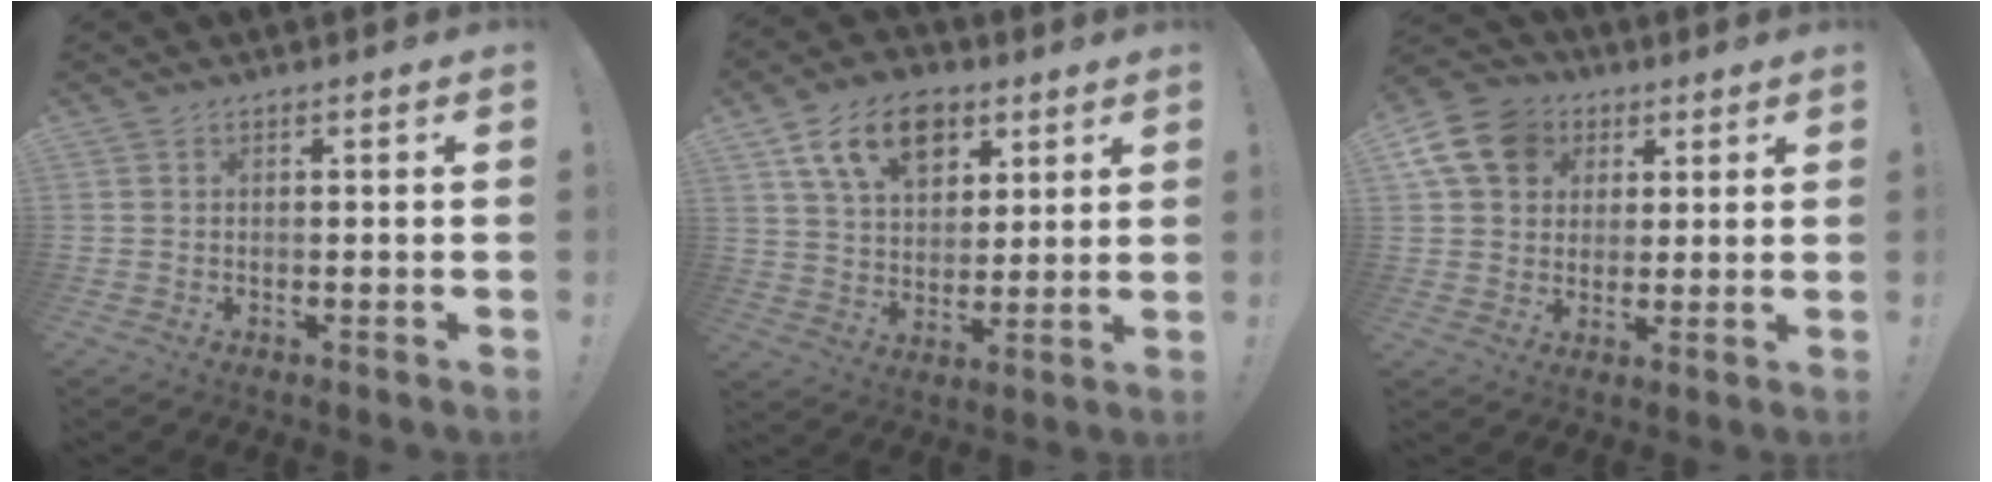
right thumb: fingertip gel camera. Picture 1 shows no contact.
{"total": 15.6, "force": [7.7, 10.3, 8.8], "torque": [-0.143, -0.025, 0.144]}
{"total": 14.0, "force": [5.2, 11.3, 6.4], "torque": [-0.099, -0.019, 0.104]}